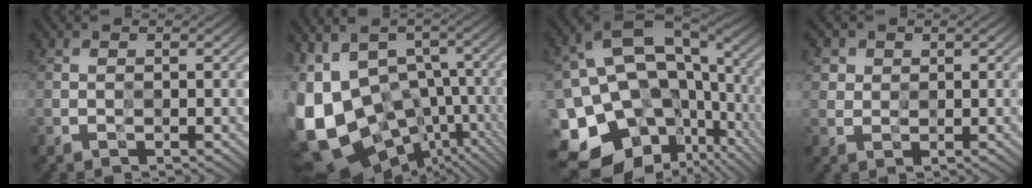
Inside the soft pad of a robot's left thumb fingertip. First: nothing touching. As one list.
[{"total": 17.9, "force": [-6.0, 12.3, 11.5], "torque": [-0.281, -0.030, -0.049]}, {"total": 20.6, "force": [-5.0, 14.4, 13.9], "torque": [-0.300, -0.017, -0.028]}, {"total": 2.5, "force": [1.3, 2.1, 0.6], "torque": [-0.022, -0.006, 0.030]}]